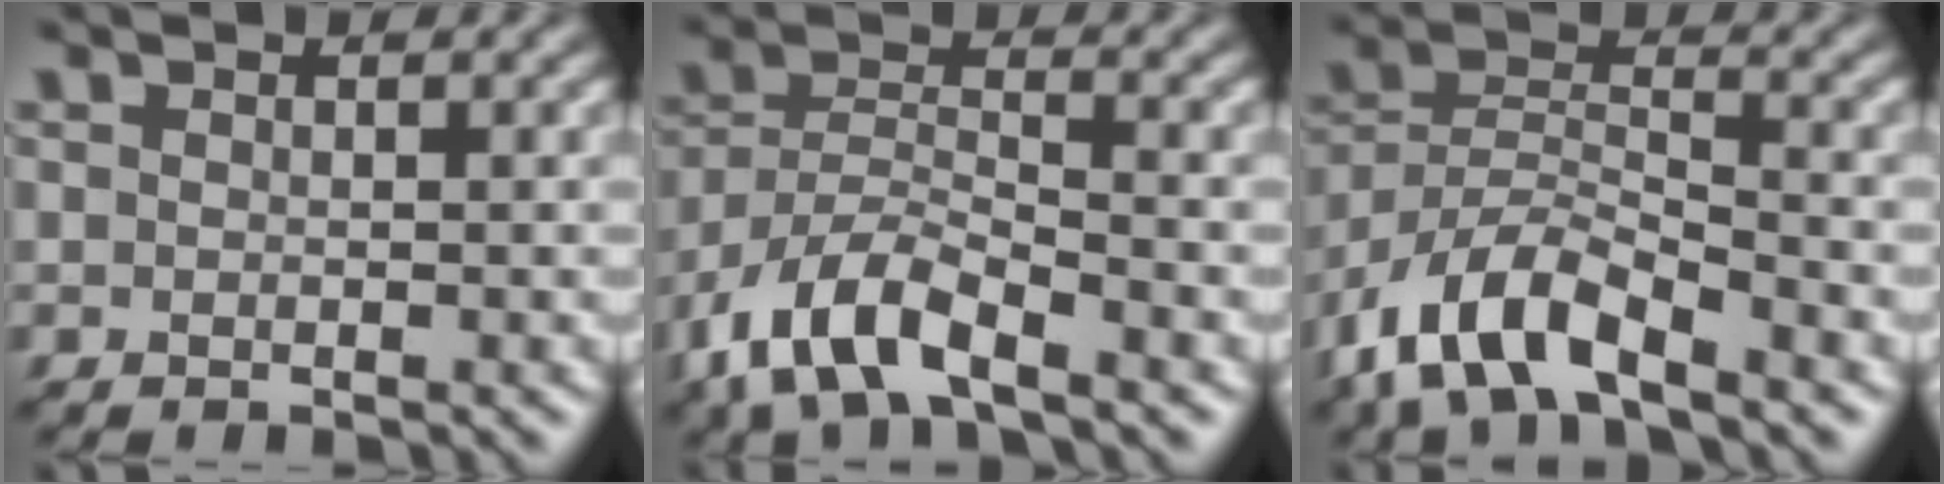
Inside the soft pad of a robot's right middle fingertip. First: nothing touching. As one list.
[{"total": 7.3, "force": [-4.8, 2.8, 4.7], "torque": [-0.092, -0.001, -0.099]}, {"total": 8.0, "force": [-5.6, 2.9, 5.0], "torque": [-0.092, 0.001, -0.114]}]